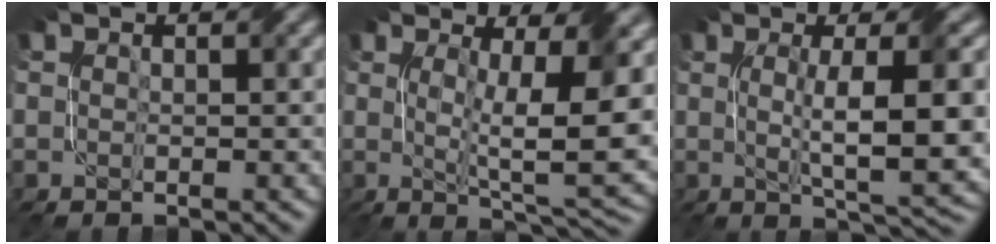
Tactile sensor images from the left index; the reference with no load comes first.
{"total": 10.1, "force": [1.3, 2.3, 9.8], "torque": [-0.150, -0.011, 0.023]}
{"total": 9.1, "force": [0.4, 2.0, 8.9], "torque": [-0.130, 0.000, 0.010]}